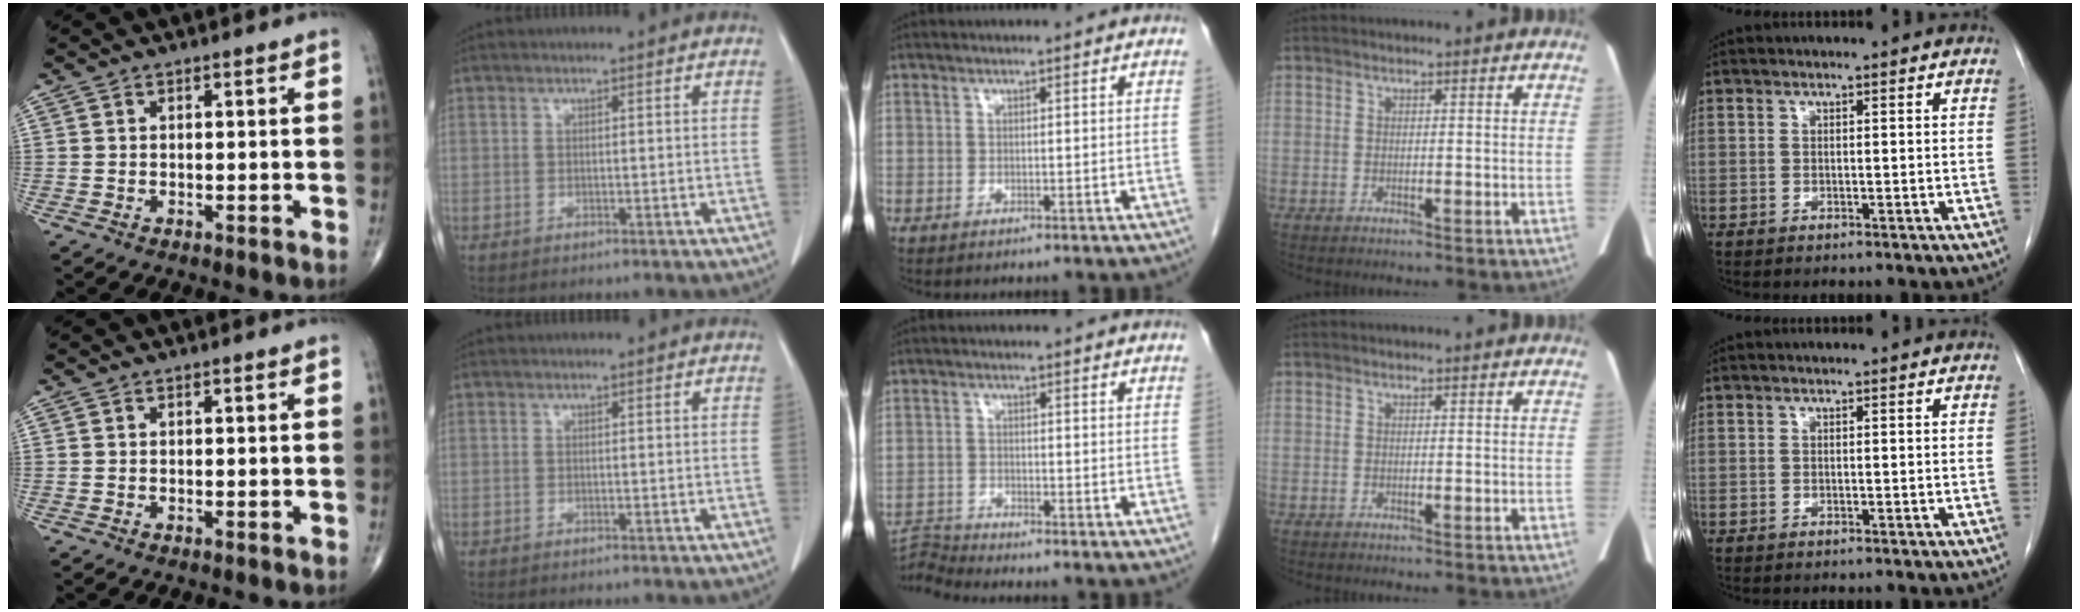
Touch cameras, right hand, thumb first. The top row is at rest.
{"middle": {"total": 4.4, "force": [-3.9, -1.7, -0.9], "torque": [0.010, -0.007, -0.073]}}